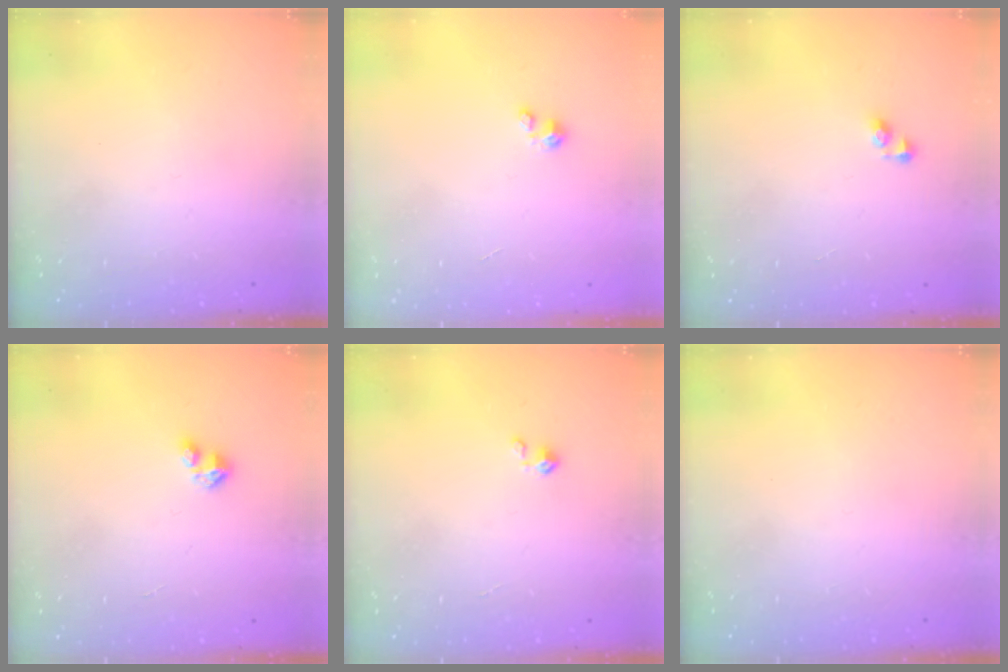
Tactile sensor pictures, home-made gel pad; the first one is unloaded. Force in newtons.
{"total": 0.8, "press": 0.7, "slide": 0.3}
{"total": 3.4, "press": 3.4, "slide": 0.0}
{"total": 2.1, "press": 2.1, "slide": 0.2}
{"total": 2.3, "press": 2.2, "slide": 0.3}
{"total": 0.0}